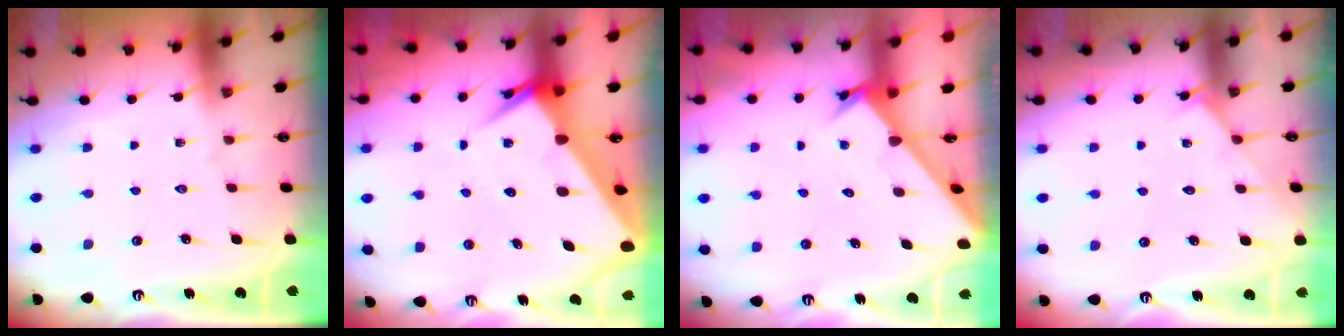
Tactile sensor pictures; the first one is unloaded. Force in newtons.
{"total": 7.7, "press": 7.6, "slide": 1.0}
{"total": 2.4, "press": 2.4, "slide": 0.1}
{"total": 2.6, "press": 2.5, "slide": 0.4}